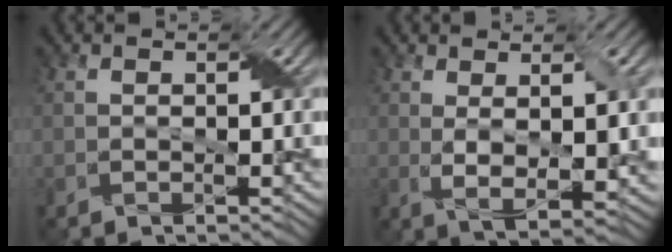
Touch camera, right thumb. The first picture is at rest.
{"total": 5.4, "force": [1.1, 1.5, 5.0], "torque": [-0.097, -0.009, 0.024]}